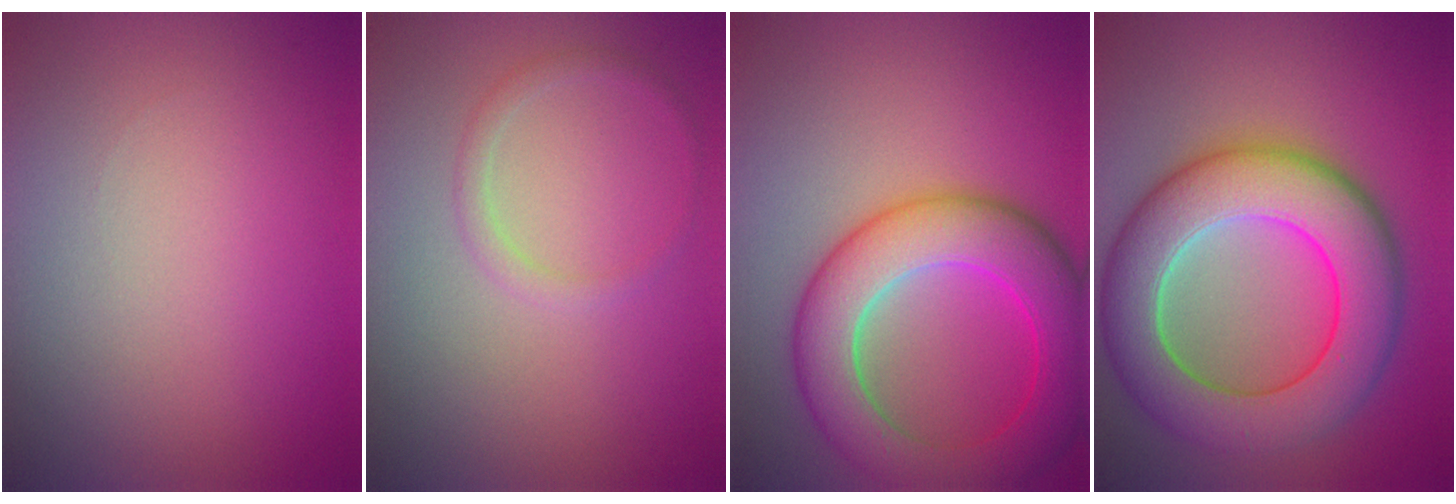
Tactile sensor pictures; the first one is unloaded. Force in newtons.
{"total": 1.1, "press": 1.1, "slide": 0.1}
{"total": 9.3, "press": 9.3, "slide": 0.0}
{"total": 11.1, "press": 11.1, "slide": 0.3}